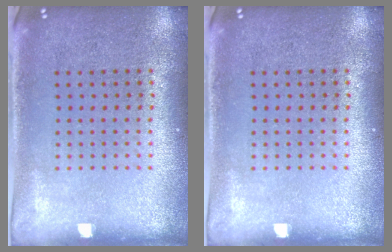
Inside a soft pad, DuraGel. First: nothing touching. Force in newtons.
{"total": 0.0}